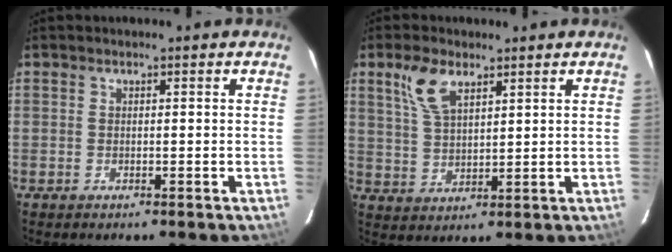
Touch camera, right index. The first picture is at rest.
{"total": 7.2, "force": [4.1, 3.4, 4.8], "torque": [-0.098, 0.011, 0.087]}